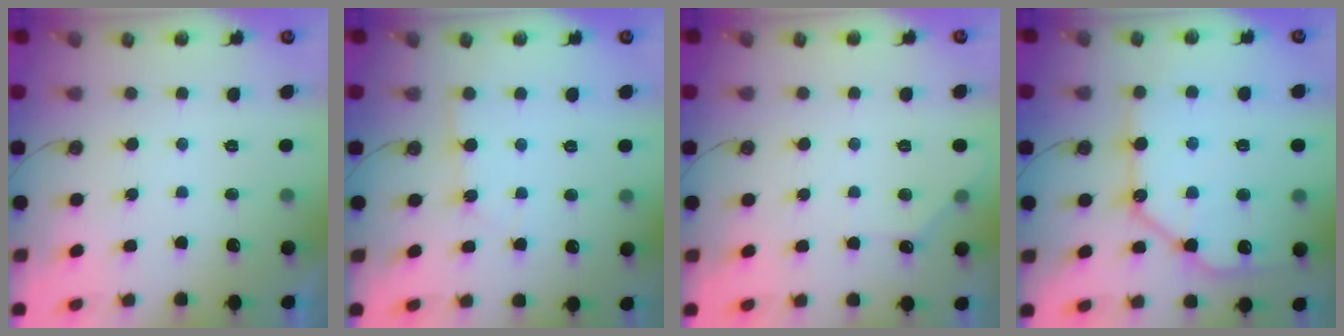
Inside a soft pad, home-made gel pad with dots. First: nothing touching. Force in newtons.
{"total": 2.1, "press": 2.1, "slide": 0.2}
{"total": 4.0, "press": 4.0, "slide": 0.5}
{"total": 15.8, "press": 15.7, "slide": 1.7}